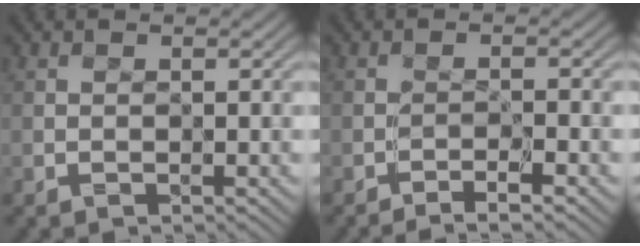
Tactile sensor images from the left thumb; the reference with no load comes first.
{"total": 2.8, "force": [-2.1, -0.1, 2.0], "torque": [-0.038, 0.008, -0.036]}